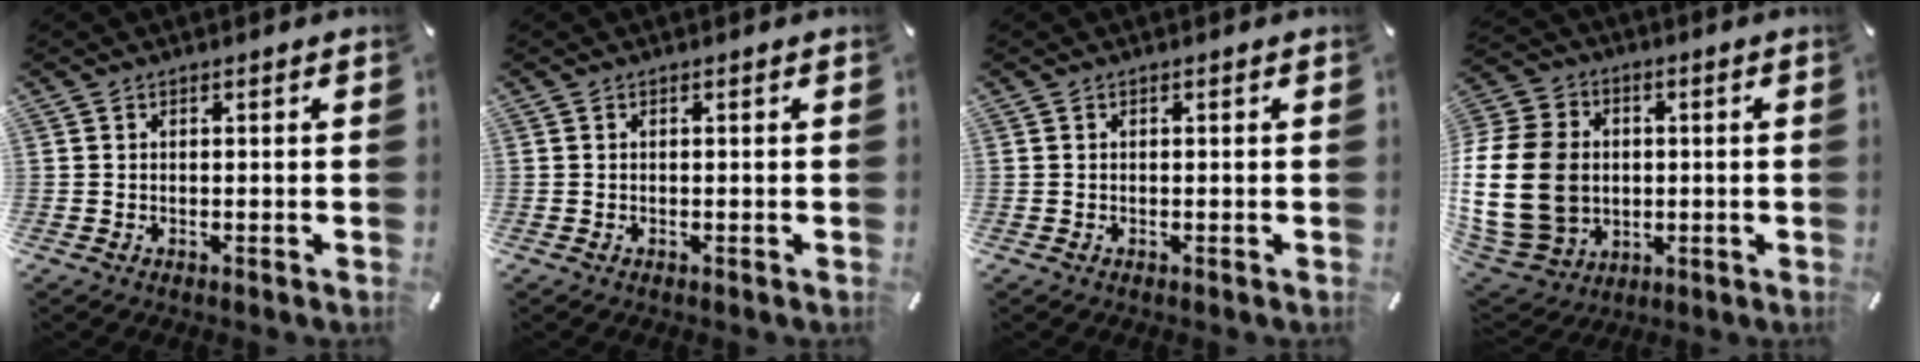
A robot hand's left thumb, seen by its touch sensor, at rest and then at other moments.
{"total": 0.0}
{"total": 0.0}
{"total": 21.4, "force": [-0.8, 17.4, 12.4], "torque": [-0.262, 0.006, -0.007]}